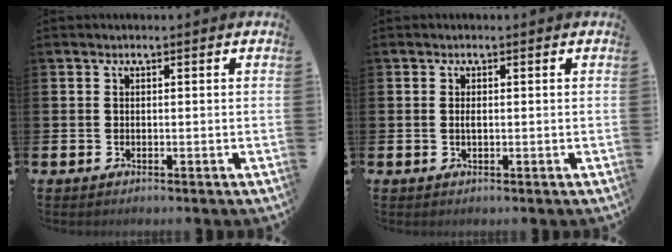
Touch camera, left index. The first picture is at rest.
{"total": 0.7, "force": [0.1, 0.3, 0.6], "torque": [-0.014, 0.002, 0.000]}